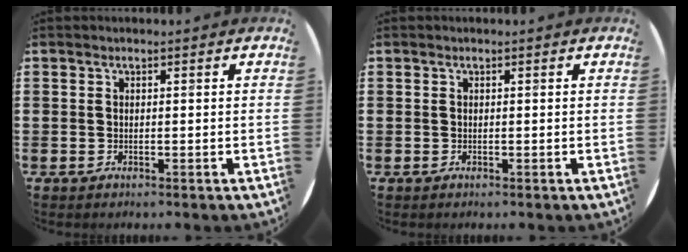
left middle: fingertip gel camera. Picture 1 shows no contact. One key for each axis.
{"total": 0.0}